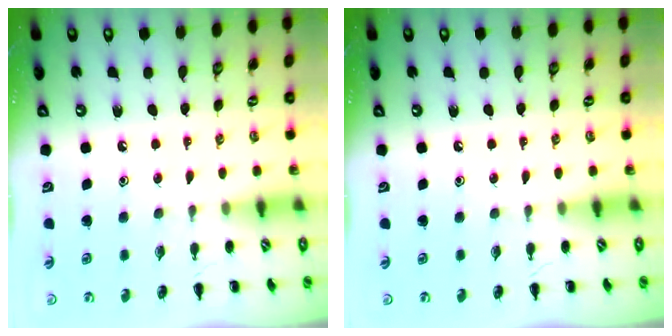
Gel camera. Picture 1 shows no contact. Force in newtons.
{"total": 0.0}